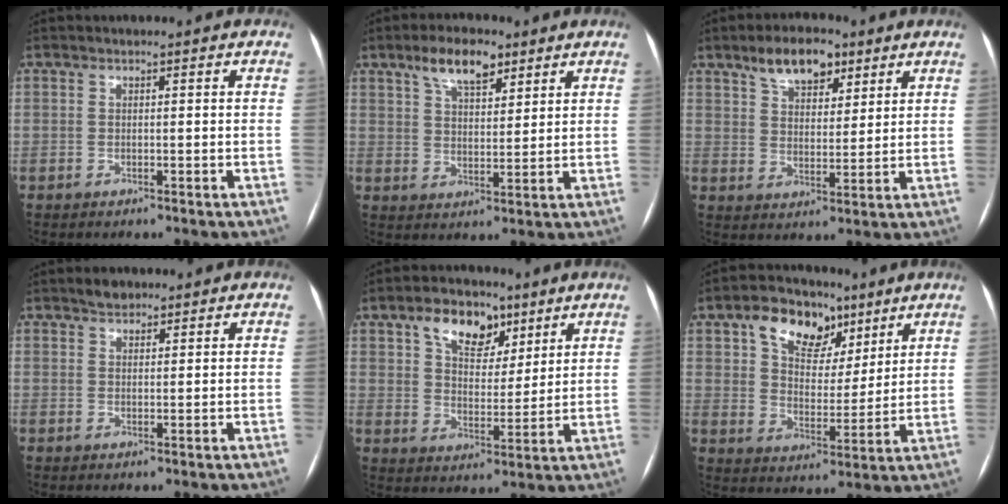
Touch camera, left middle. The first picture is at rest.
{"total": 7.6, "force": [5.0, 3.1, 4.9], "torque": [-0.088, 0.014, 0.088]}
{"total": 8.4, "force": [5.5, 4.0, 5.0], "torque": [-0.083, 0.015, 0.096]}
{"total": 2.0, "force": [1.5, 1.1, 0.6], "torque": [-0.010, 0.005, 0.023]}
{"total": 9.2, "force": [5.3, 5.5, 5.0], "torque": [-0.083, 0.021, 0.093]}
{"total": 11.7, "force": [6.9, 7.3, 6.1], "torque": [-0.102, 0.026, 0.119]}